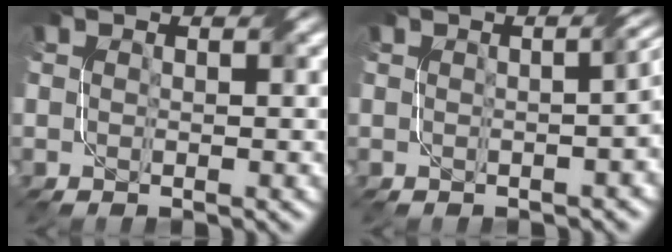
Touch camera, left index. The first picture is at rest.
{"total": 4.2, "force": [-0.3, 1.9, 3.8], "torque": [-0.015, 0.006, 0.000]}